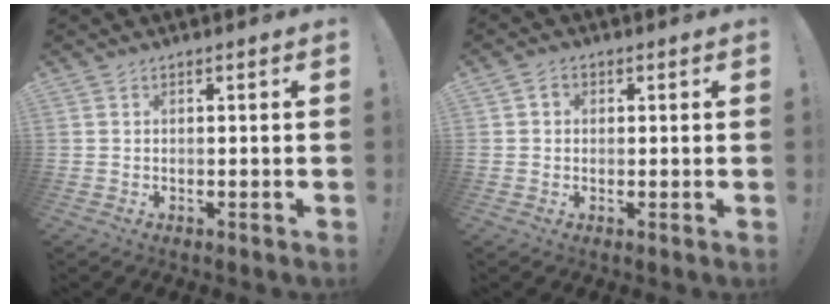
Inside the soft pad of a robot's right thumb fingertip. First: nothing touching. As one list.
[{"total": 2.2, "force": [0.3, 2.0, 0.9], "torque": [-0.017, 0.004, 0.005]}]